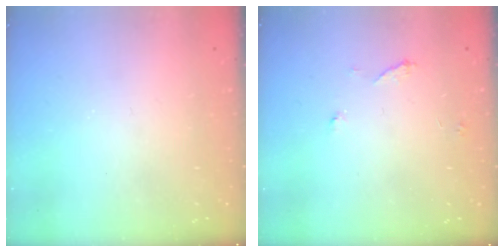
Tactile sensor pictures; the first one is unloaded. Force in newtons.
{"total": 4.4, "press": 4.3, "slide": 0.4}